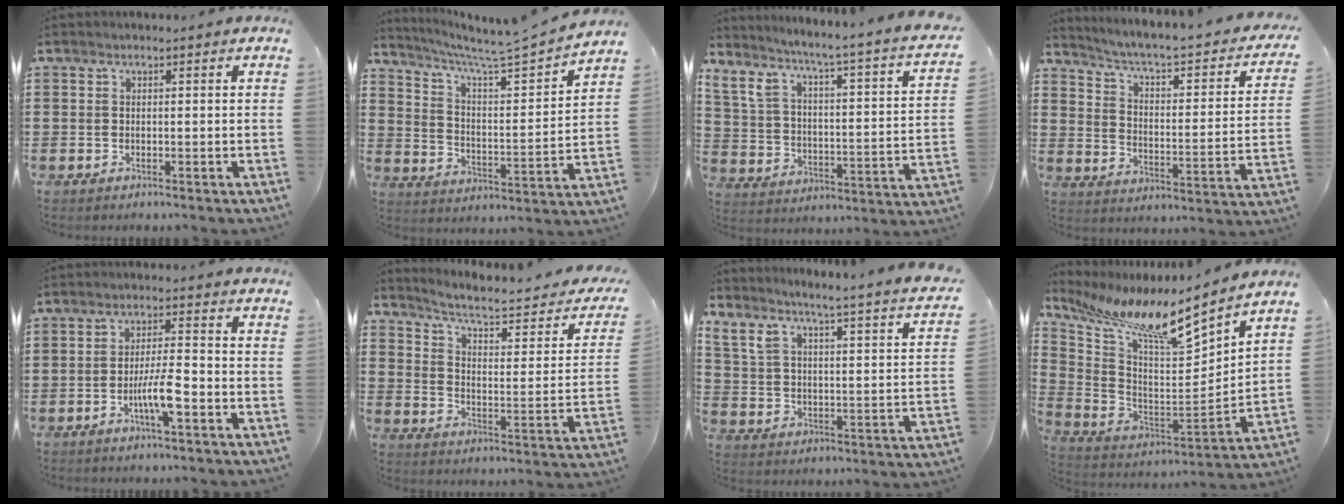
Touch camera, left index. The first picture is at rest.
{"total": 5.3, "force": [4.9, -1.2, 1.7], "torque": [-0.057, -0.053, 0.071]}
{"total": 3.9, "force": [2.3, 0.6, 3.1], "torque": [-0.071, -0.036, 0.027]}
{"total": 3.0, "force": [2.1, 0.3, 2.1], "torque": [-0.056, -0.031, 0.022]}
{"total": 6.0, "force": [-2.5, 1.0, 5.4], "torque": [-0.102, -0.001, -0.047]}
{"total": 5.1, "force": [4.1, 0.9, 3.0], "torque": [-0.079, -0.029, 0.061]}
{"total": 3.4, "force": [2.4, 0.3, 2.4], "torque": [-0.059, -0.037, 0.028]}
{"total": 10.5, "force": [8.6, 1.1, 6.0], "torque": [-0.146, -0.069, 0.134]}